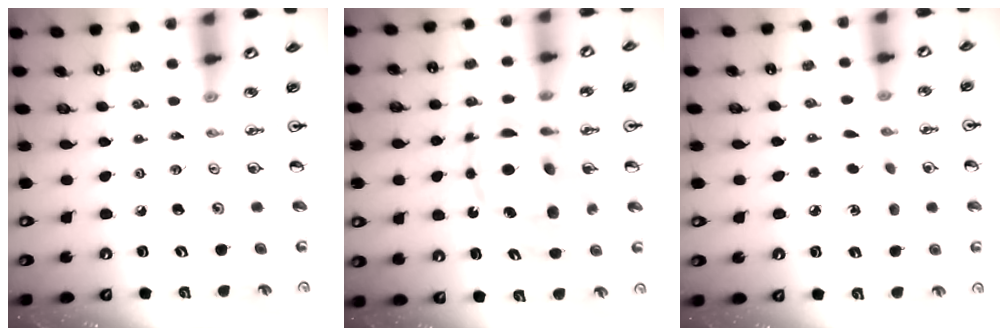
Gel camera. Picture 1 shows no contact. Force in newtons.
{"total": 11.6, "press": 11.6, "slide": 1.1}
{"total": 4.2, "press": 4.1, "slide": 0.3}